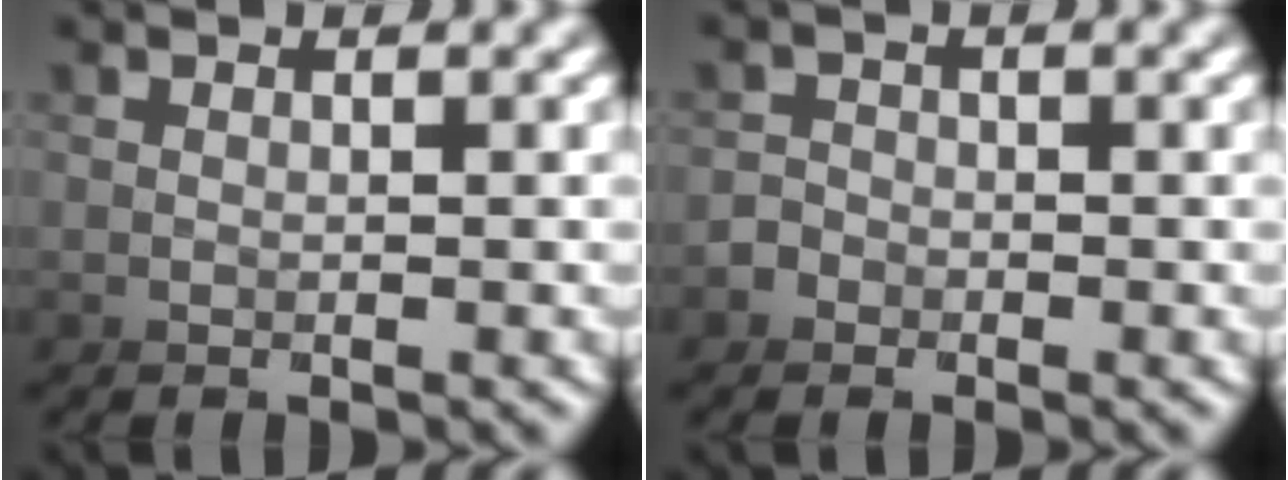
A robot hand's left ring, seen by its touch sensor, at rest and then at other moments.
{"total": 3.1, "force": [-1.6, 0.5, -2.6], "torque": [0.024, -0.011, -0.033]}